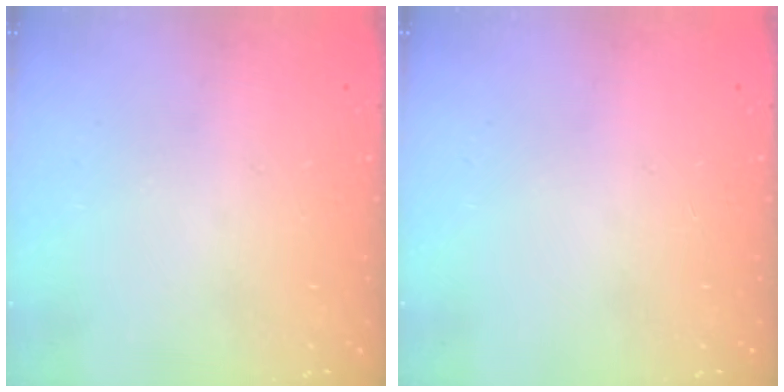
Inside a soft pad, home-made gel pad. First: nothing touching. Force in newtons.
{"total": 0.0}